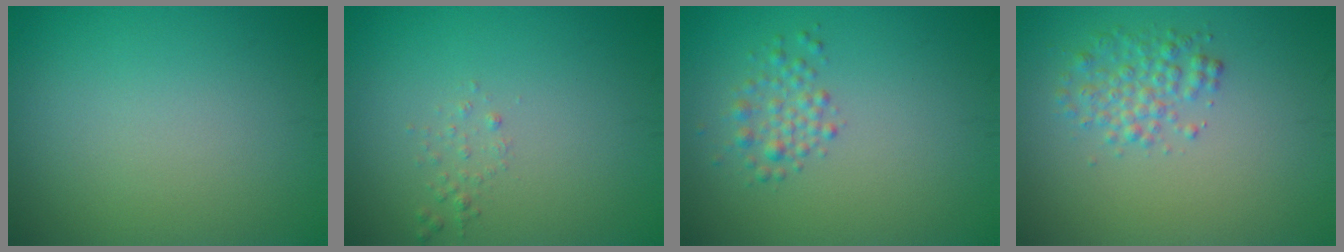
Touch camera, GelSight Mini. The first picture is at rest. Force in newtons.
{"total": 0.8, "press": 0.8, "slide": 0.1}
{"total": 1.9, "press": 1.9, "slide": 0.0}
{"total": 2.4, "press": 2.4, "slide": 0.1}